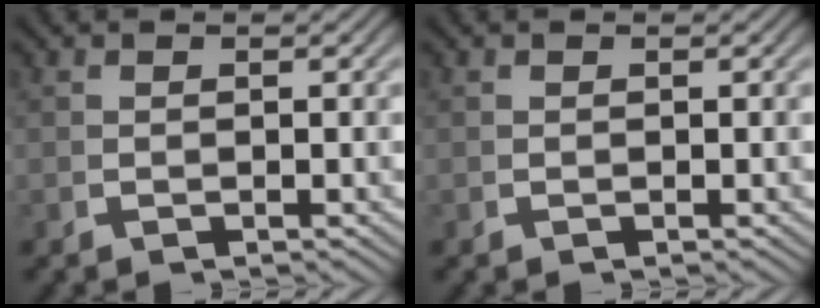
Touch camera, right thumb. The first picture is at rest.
{"total": 0.0}